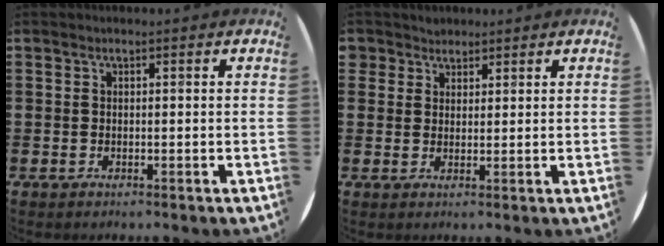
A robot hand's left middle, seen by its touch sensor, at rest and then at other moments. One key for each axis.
{"total": 2.5, "fx": 2.1, "fy": 1.4, "fz": -0.2, "tx": -0.004, "ty": 0.007, "tz": 0.042}